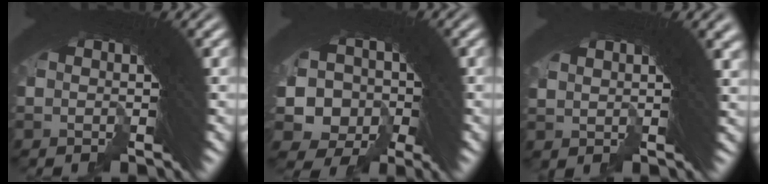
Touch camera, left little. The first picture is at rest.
{"total": 11.7, "force": [-2.3, 10.1, 5.3], "torque": [-0.171, -0.066, -0.023]}
{"total": 2.9, "force": [1.9, -0.6, 2.1], "torque": [-0.001, 0.021, 0.031]}